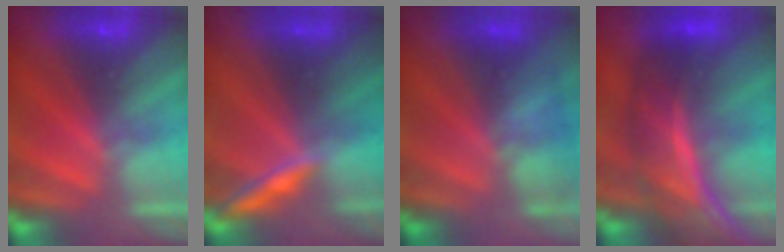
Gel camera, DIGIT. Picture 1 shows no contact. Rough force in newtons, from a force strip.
{"total": 2.0}
{"total": 4.6}
{"total": 7.5}